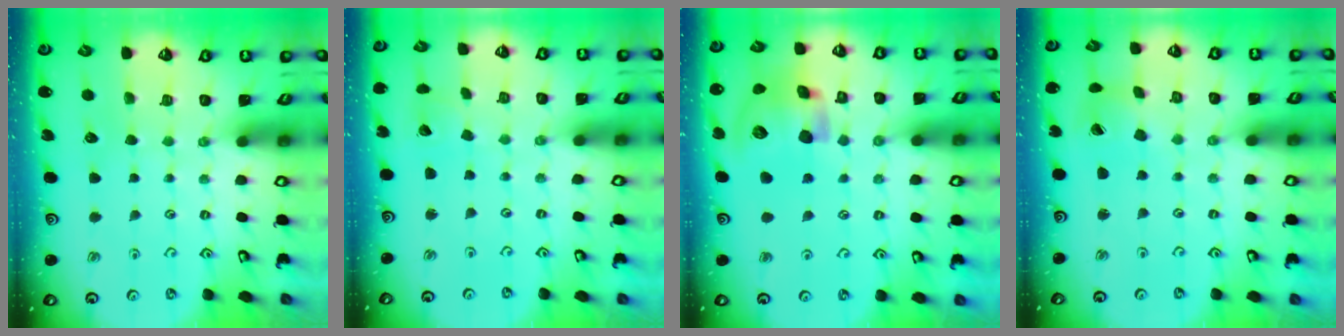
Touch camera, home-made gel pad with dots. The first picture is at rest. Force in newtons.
{"total": 3.4, "press": 3.4, "slide": 0.5}
{"total": 16.2, "press": 16.1, "slide": 2.3}
{"total": 3.0, "press": 2.9, "slide": 0.5}